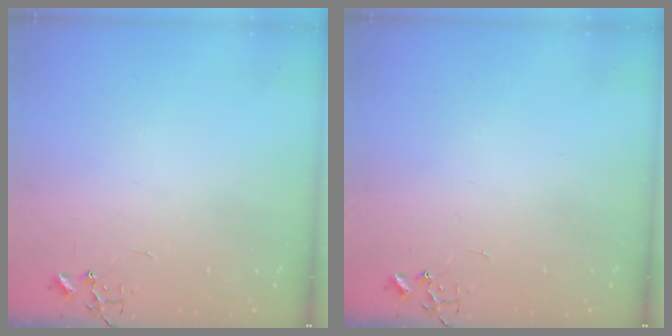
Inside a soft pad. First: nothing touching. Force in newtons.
{"total": 0.0}